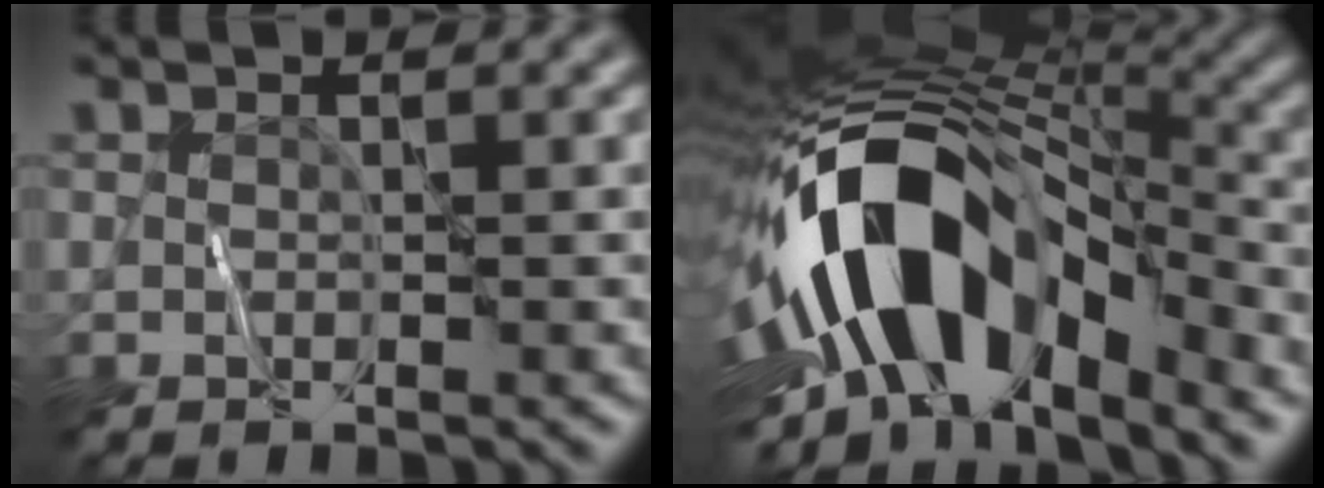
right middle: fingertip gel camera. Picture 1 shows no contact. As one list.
[{"total": 15.3, "force": [-3.8, 8.2, 12.3], "torque": [-0.203, 0.014, -0.074]}]